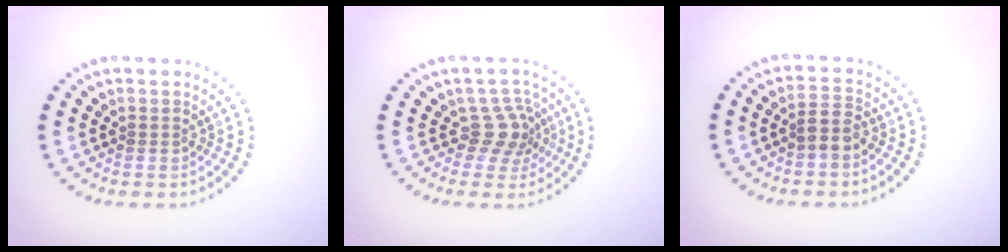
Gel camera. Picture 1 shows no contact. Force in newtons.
{"total": 2.8, "press": 2.1, "slide": 1.9}
{"total": 2.1, "press": 1.8, "slide": 1.0}